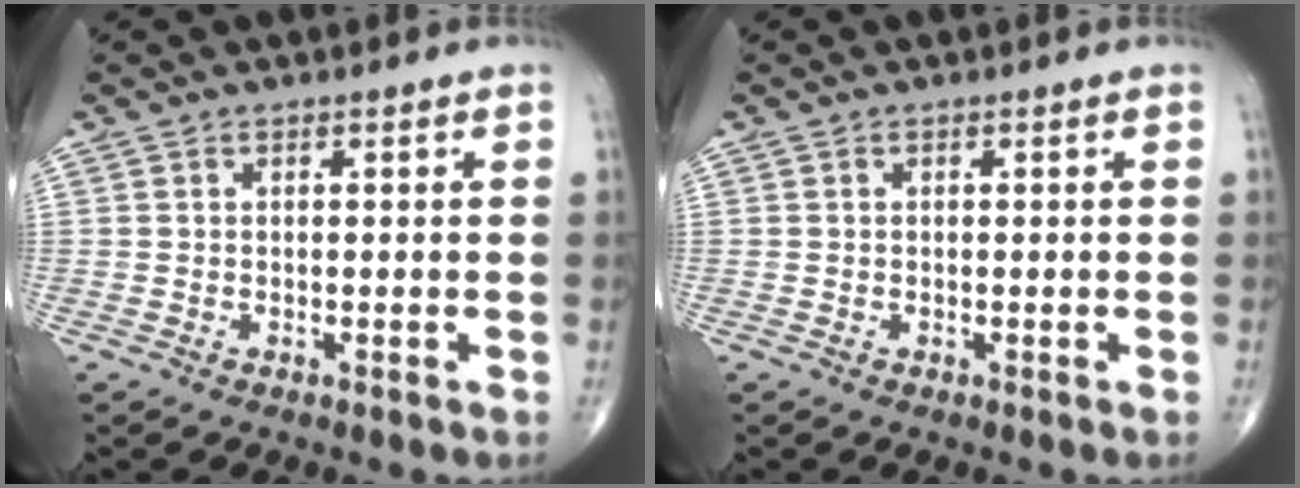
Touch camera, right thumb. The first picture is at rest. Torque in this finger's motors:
{"motor_torque": [0.13, 0.02, 0.42, 0.07, -0.04]}